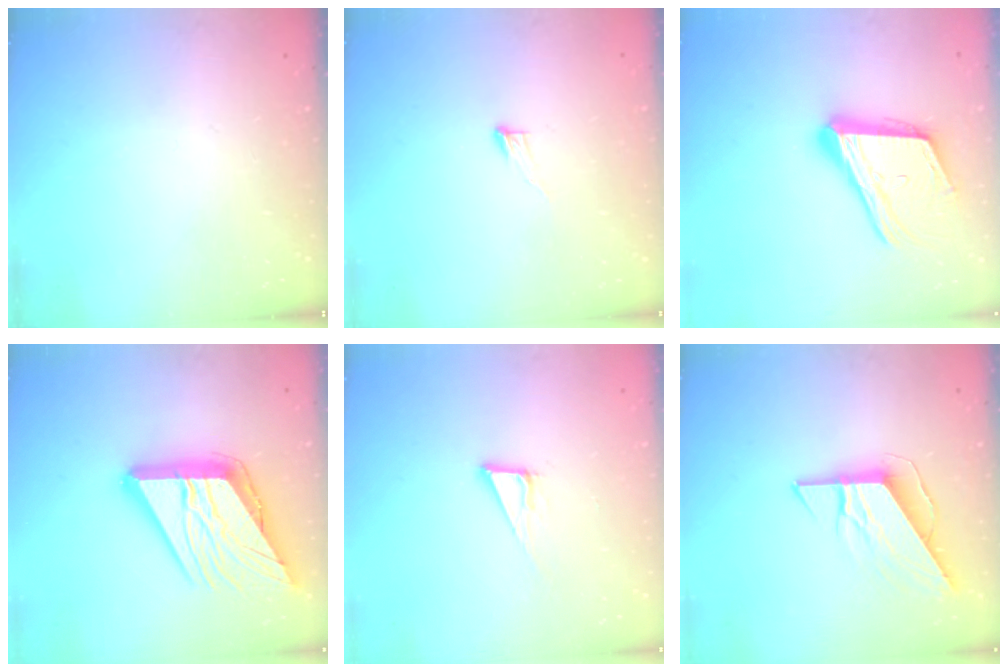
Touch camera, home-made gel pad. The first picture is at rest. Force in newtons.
{"total": 3.8, "press": 3.8, "slide": 0.3}
{"total": 19.3, "press": 18.8, "slide": 4.6}
{"total": 24.2, "press": 24.1, "slide": 2.8}
{"total": 6.8, "press": 6.4, "slide": 2.4}
{"total": 11.1, "press": 11.0, "slide": 1.2}